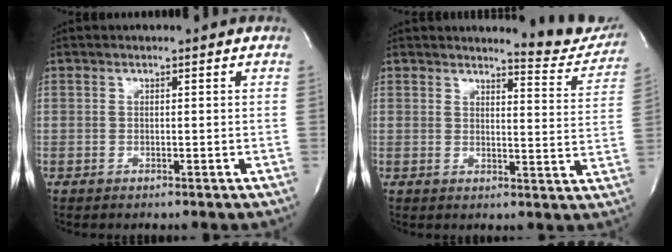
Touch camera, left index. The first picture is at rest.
{"total": 8.8, "force": [8.6, 1.0, 1.5], "torque": [-0.006, -0.045, 0.086]}